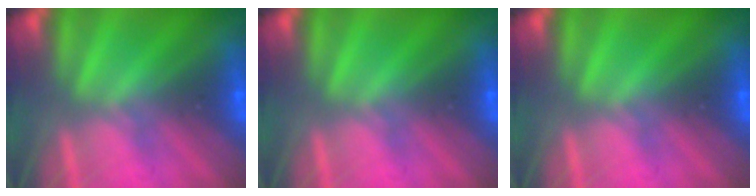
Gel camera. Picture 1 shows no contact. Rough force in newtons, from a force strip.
{"total": 0.0}
{"total": 0.0}